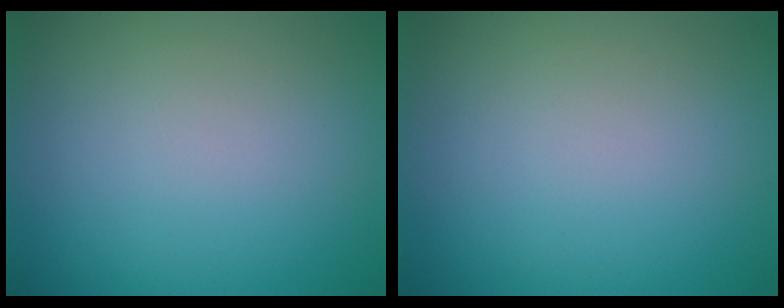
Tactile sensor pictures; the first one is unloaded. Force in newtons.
{"total": 0.0}